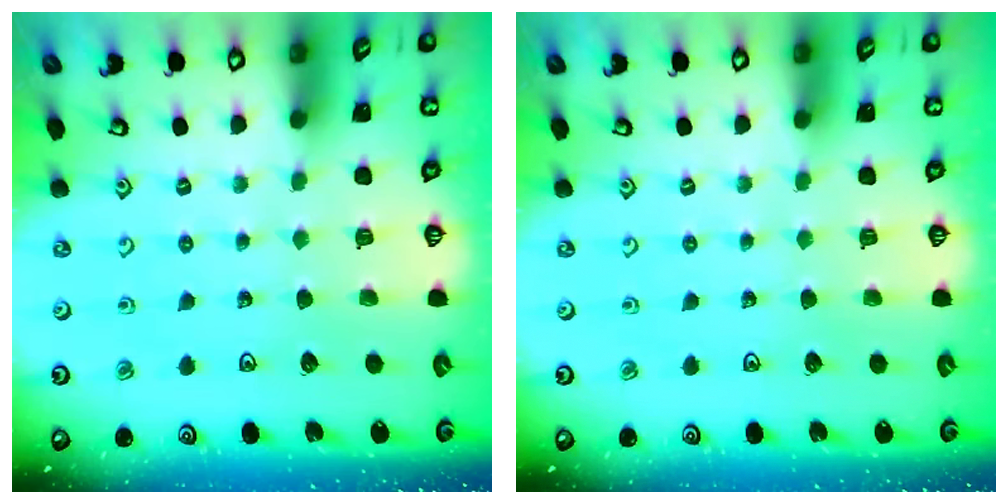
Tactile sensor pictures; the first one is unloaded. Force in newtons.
{"total": 0.0}